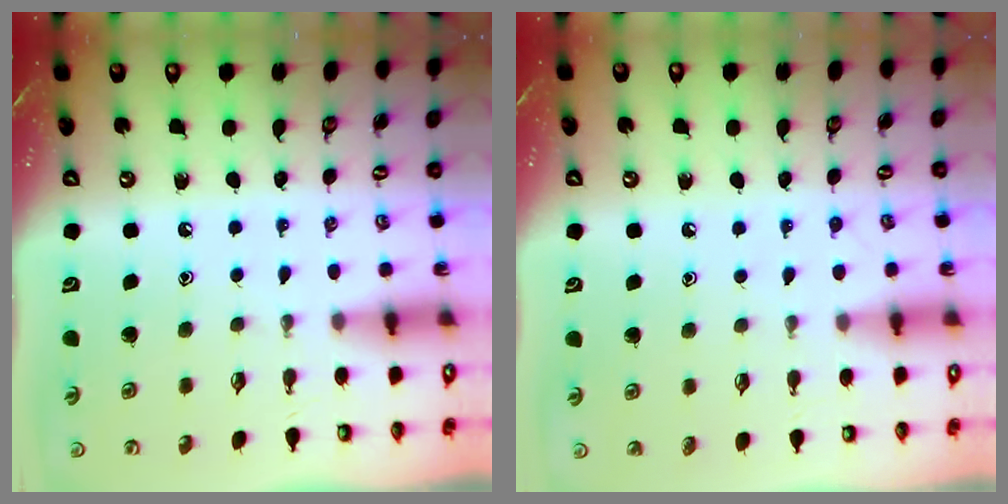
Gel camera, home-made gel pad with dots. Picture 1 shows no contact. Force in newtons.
{"total": 5.2, "press": 5.2, "slide": 0.4}